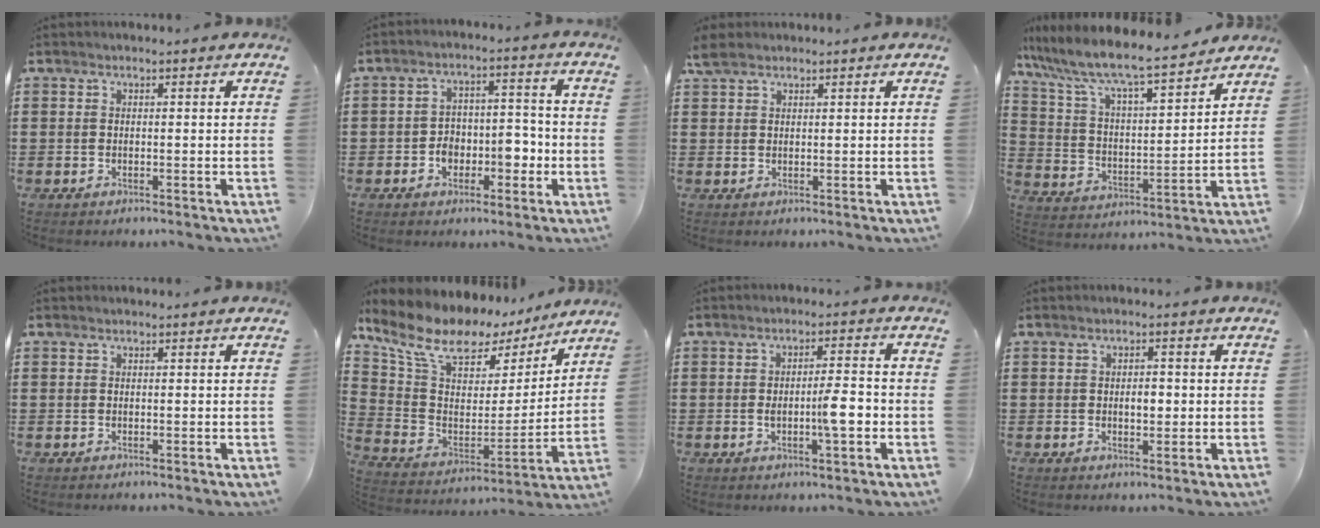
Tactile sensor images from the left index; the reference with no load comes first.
{"total": 5.4, "force": [-2.0, 3.9, 3.2], "torque": [-0.047, 0.007, -0.043]}
{"total": 2.6, "force": [1.9, 1.1, 1.4], "torque": [-0.032, 0.006, 0.035]}
{"total": 7.9, "force": [7.0, 0.7, 3.5], "torque": [-0.099, -0.049, 0.114]}
{"total": 0.0}
{"total": 12.0, "force": [9.5, 4.9, 5.5], "torque": [-0.141, -0.060, 0.166]}
{"total": 5.6, "force": [-1.1, 1.1, 5.4], "torque": [-0.084, 0.003, -0.022]}
{"total": 2.5, "force": [0.0, 1.2, 2.2], "torque": [-0.036, 0.001, -0.003]}